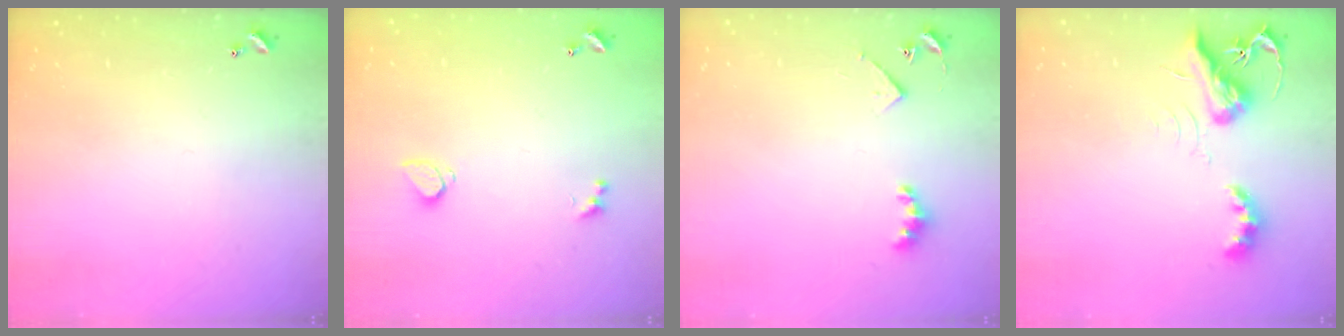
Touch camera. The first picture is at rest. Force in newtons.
{"total": 0.8, "press": 0.6, "slide": 0.4}
{"total": 4.5, "press": 4.4, "slide": 0.7}
{"total": 6.6, "press": 6.6, "slide": 0.3}